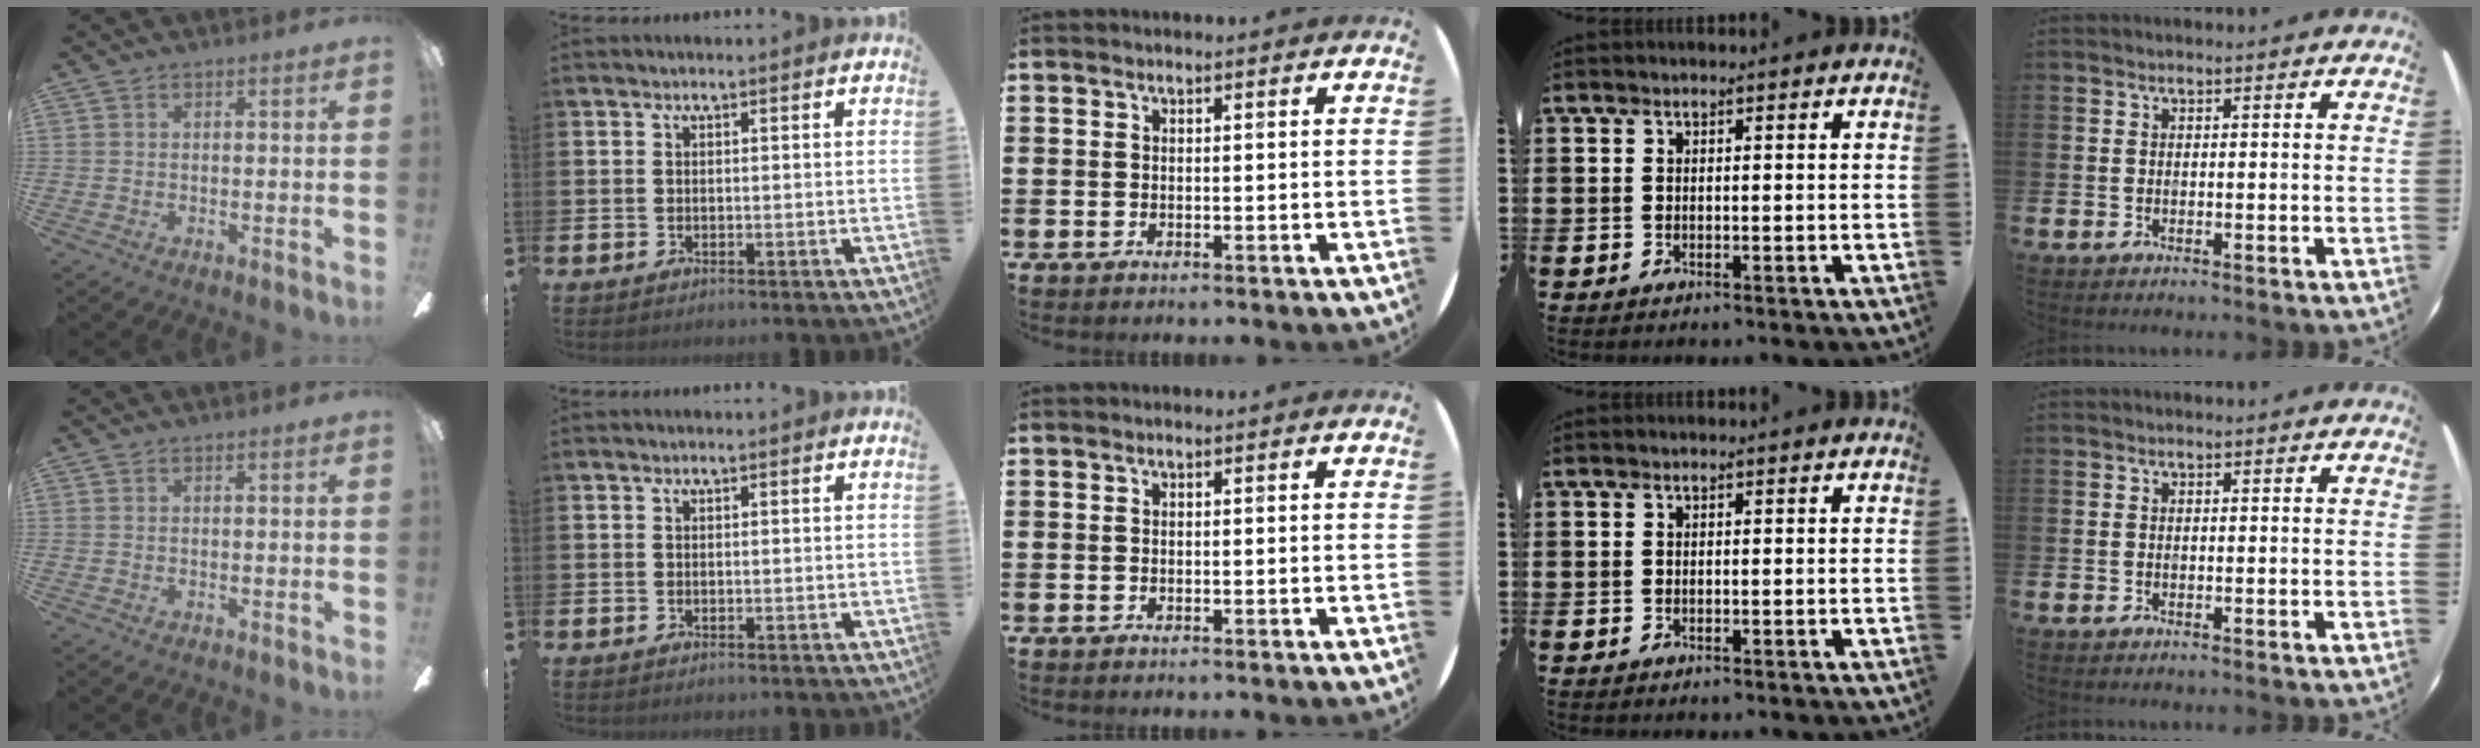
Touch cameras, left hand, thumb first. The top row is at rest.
{}